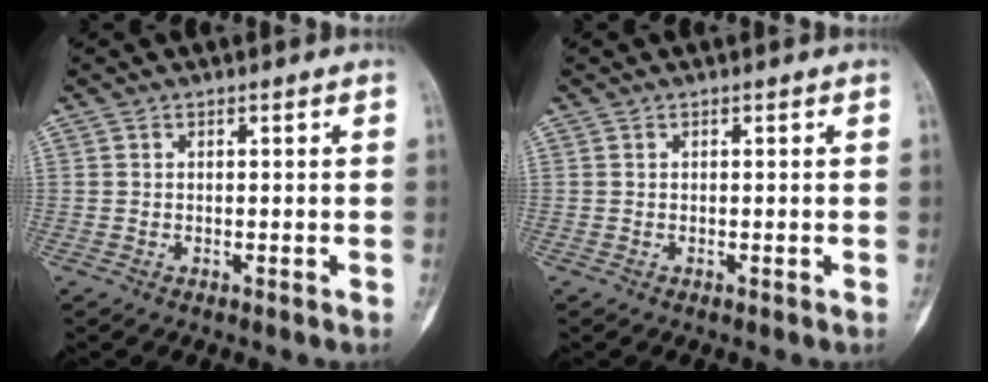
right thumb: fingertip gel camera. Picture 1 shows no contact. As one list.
[{"total": 0.0}]